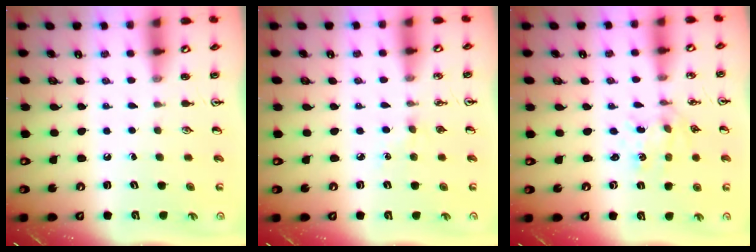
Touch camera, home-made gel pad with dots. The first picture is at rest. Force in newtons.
{"total": 2.7, "press": 2.7, "slide": 0.4}
{"total": 1.0, "press": 1.0, "slide": 0.2}